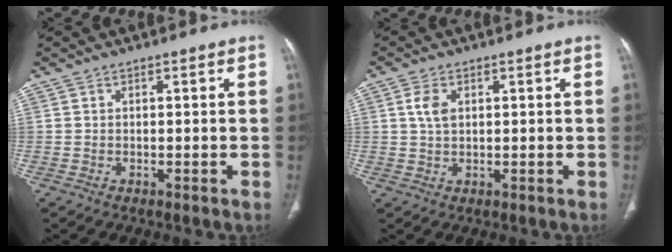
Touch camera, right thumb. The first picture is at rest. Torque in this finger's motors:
{"motor_torque": [0.92, 0.67, 0.21, -0.62, 0.13]}